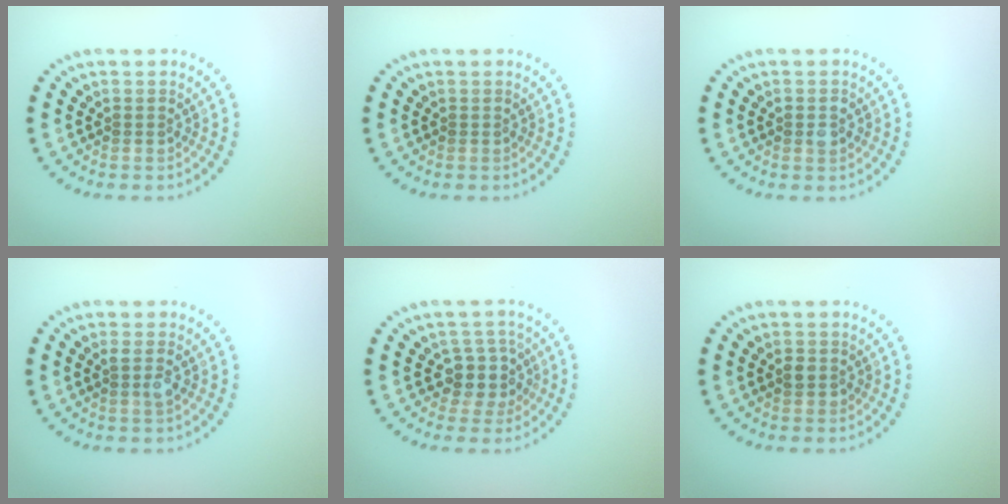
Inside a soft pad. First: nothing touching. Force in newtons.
{"total": 0.0}
{"total": 1.4, "press": 1.4, "slide": 0.0}
{"total": 1.4, "press": 1.3, "slide": 0.6}
{"total": 3.0, "press": 2.6, "slide": 1.4}
{"total": 1.1, "press": 1.0, "slide": 0.3}